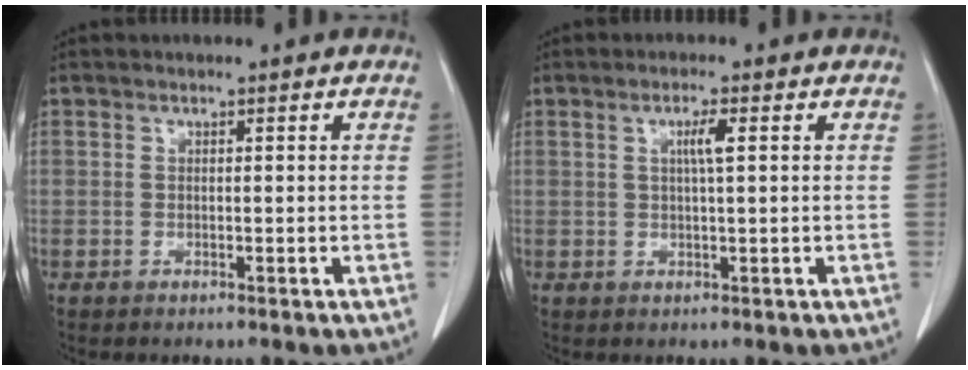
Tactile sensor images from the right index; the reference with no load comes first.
{"total": 2.5, "force": [0.7, -0.1, 2.4], "torque": [-0.045, 0.000, 0.011]}